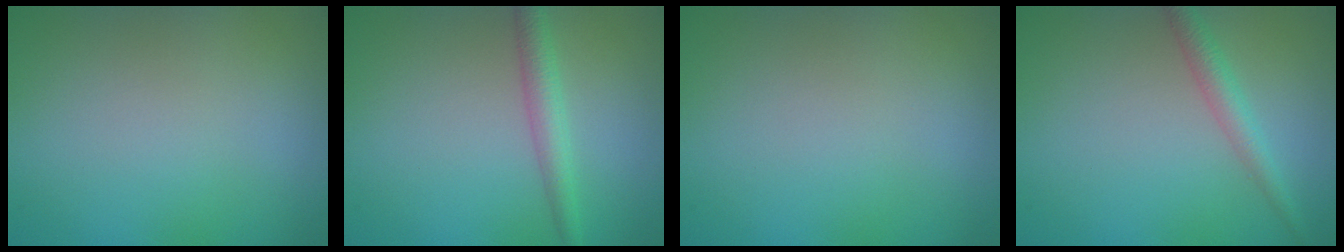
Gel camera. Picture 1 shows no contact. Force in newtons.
{"total": 2.4, "press": 2.4, "slide": 0.1}
{"total": 0.0}
{"total": 2.2, "press": 2.2, "slide": 0.1}